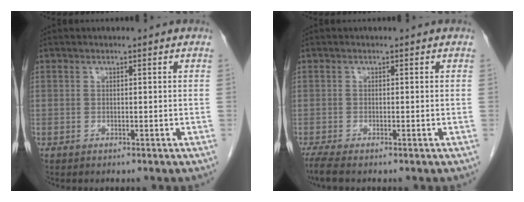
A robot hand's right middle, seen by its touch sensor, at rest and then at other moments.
{"total": 2.5, "force": [-1.9, 0.3, 1.6], "torque": [-0.041, -0.011, -0.036]}